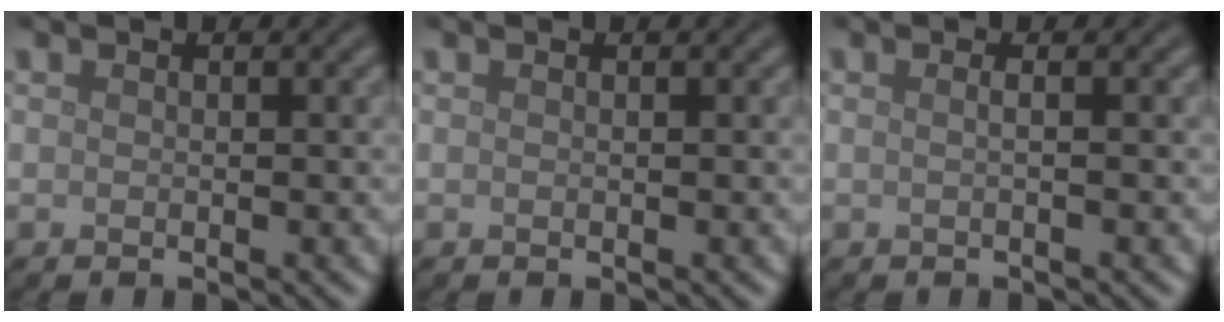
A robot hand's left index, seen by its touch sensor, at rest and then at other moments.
{"total": 0.0}
{"total": 1.5, "force": [0.3, 0.7, 1.3], "torque": [-0.005, -0.004, -0.016]}